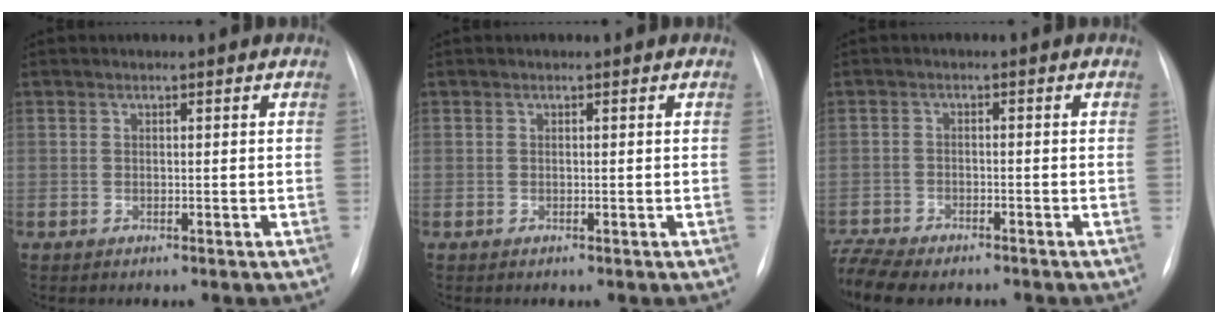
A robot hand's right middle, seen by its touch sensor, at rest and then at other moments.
{"total": 0.0}
{"total": 9.4, "force": [-8.0, 2.9, 4.0], "torque": [-0.090, -0.006, -0.129]}